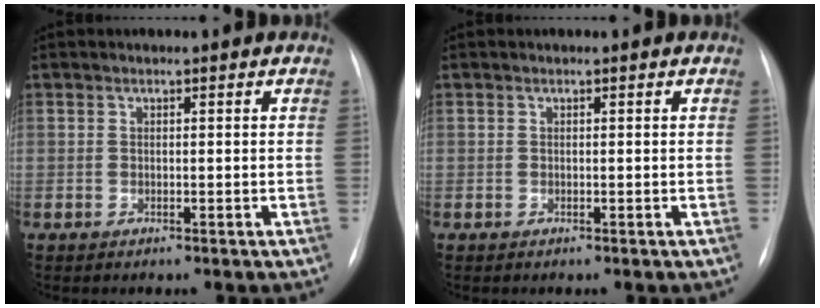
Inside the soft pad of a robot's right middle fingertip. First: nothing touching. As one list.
[{"total": 0.0}]